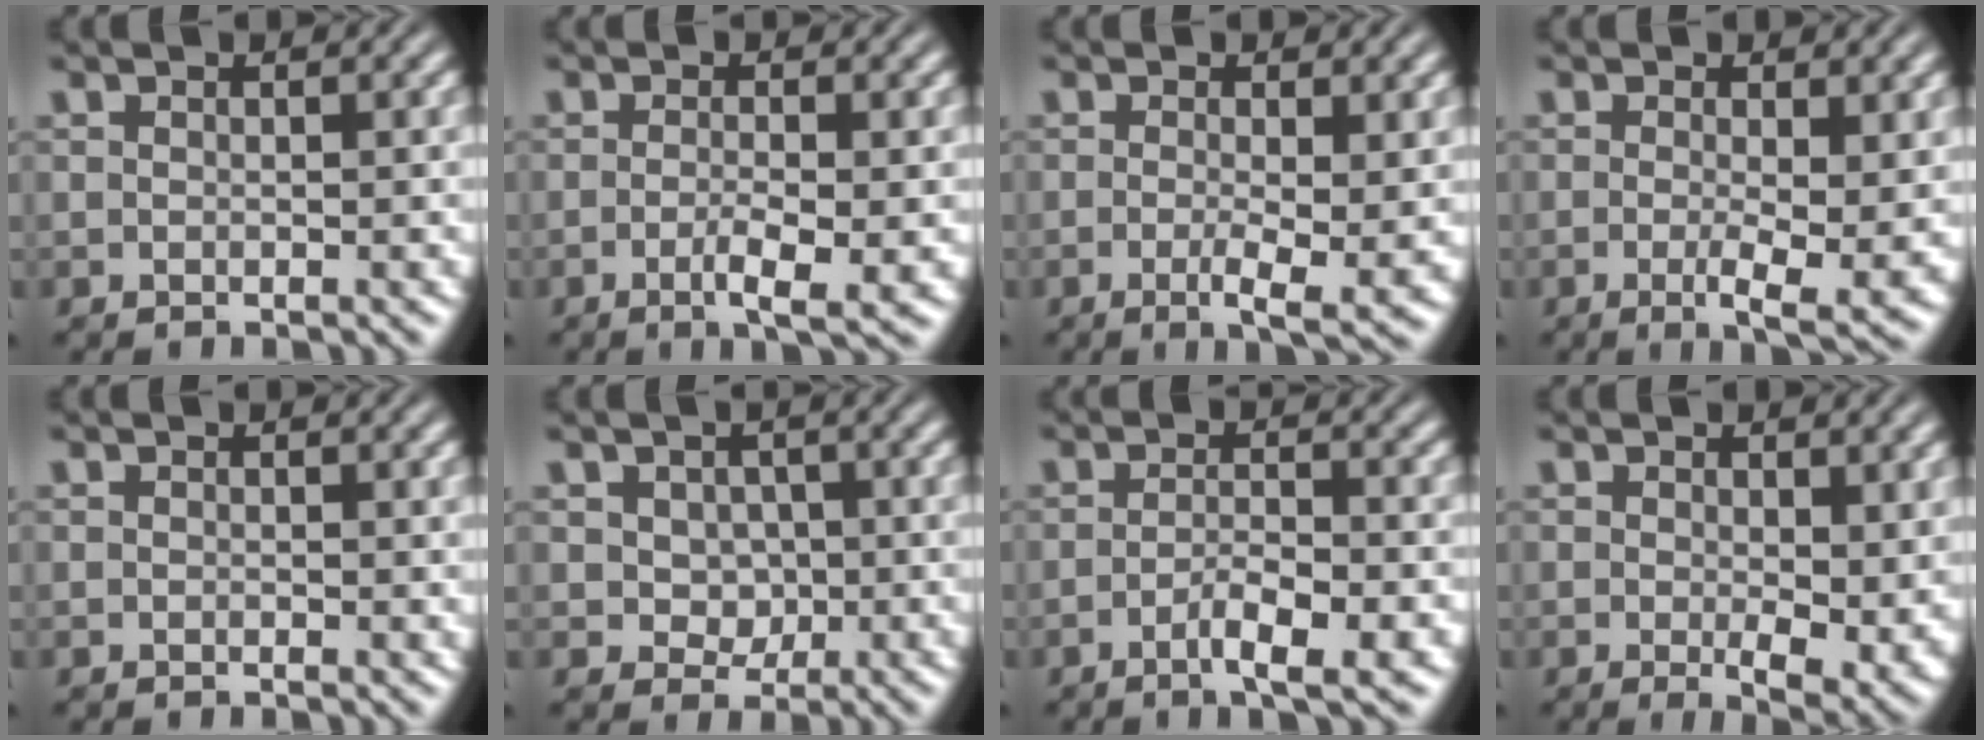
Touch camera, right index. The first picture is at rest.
{"total": 3.0, "force": [-1.1, 0.1, 2.8], "torque": [-0.047, -0.010, -0.018]}
{"total": 3.8, "force": [-1.3, 0.5, 3.5], "torque": [-0.058, -0.020, -0.016]}
{"total": 4.4, "force": [-1.5, 0.8, 4.1], "torque": [-0.066, -0.027, -0.017]}
{"total": 0.0}
{"total": 2.5, "force": [0.3, 2.2, 1.0], "torque": [-0.012, -0.017, 0.015]}
{"total": 3.3, "force": [-2.0, -0.1, 2.6], "torque": [-0.038, -0.006, -0.032]}
{"total": 3.8, "force": [-0.5, 1.3, 3.6], "torque": [-0.047, -0.024, -0.001]}